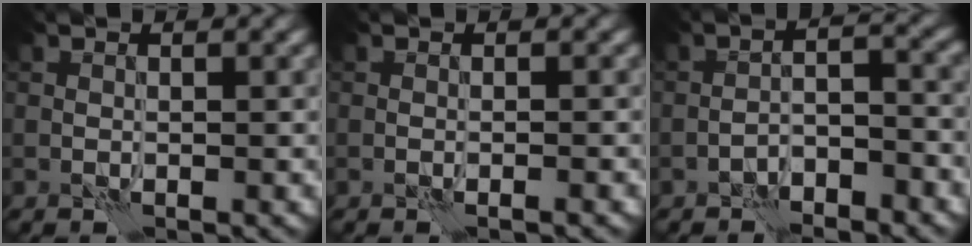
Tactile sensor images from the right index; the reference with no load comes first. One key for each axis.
{"total": 1.0, "fx": -0.3, "fy": 0.2, "fz": 0.9, "tx": -0.011, "ty": -0.001, "tz": -0.014}
{"total": 3.8, "fx": -2.7, "fy": 0.9, "fz": 2.6, "tx": -0.042, "ty": 0.014, "tz": -0.051}